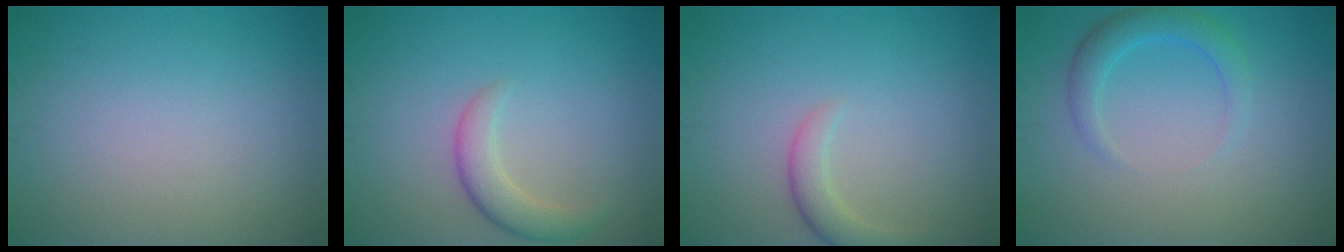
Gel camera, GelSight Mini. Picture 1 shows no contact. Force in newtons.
{"total": 2.8, "press": 2.7, "slide": 0.3}
{"total": 2.3, "press": 2.3, "slide": 0.2}
{"total": 2.5, "press": 2.5, "slide": 0.2}